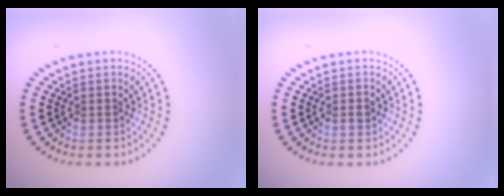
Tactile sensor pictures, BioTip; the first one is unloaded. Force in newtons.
{"total": 0.7, "press": 0.7, "slide": 0.1}